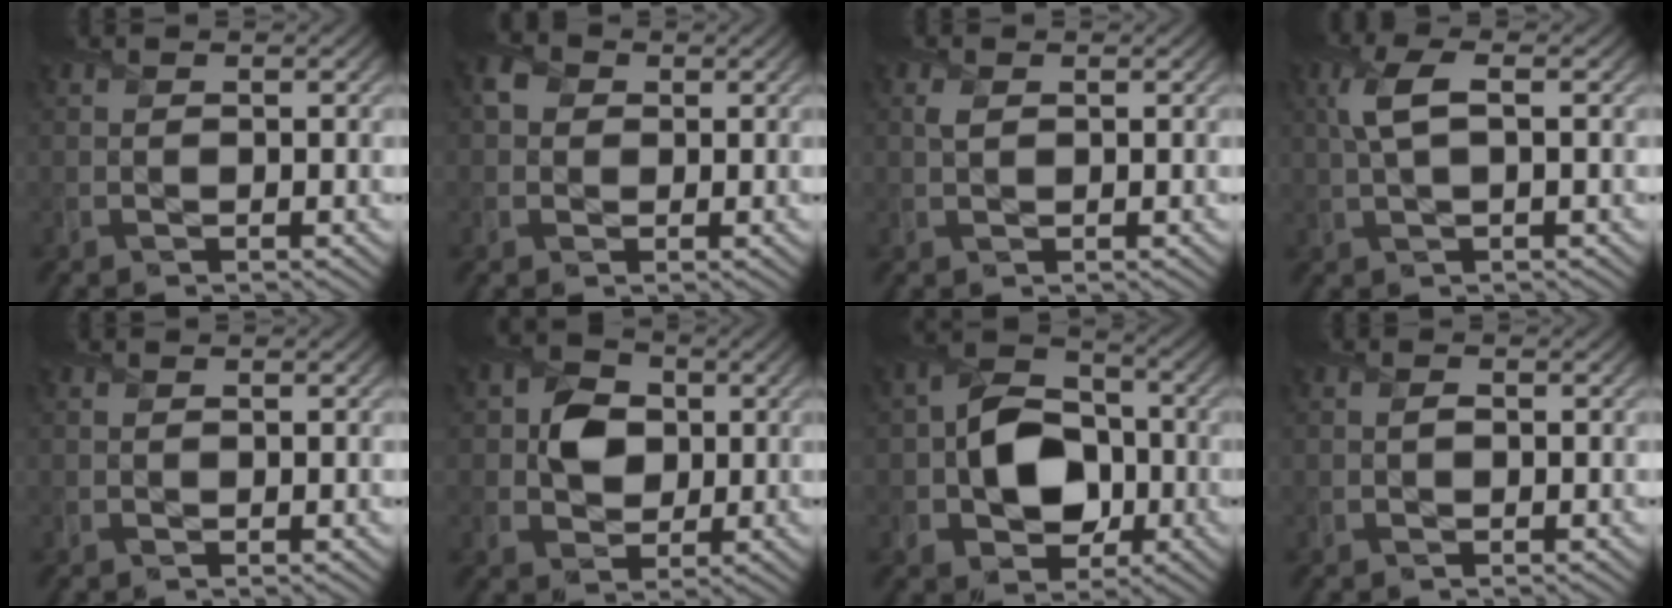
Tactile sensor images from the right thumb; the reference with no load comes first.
{"total": 2.6, "force": [0.3, 2.4, 0.9], "torque": [-0.020, 0.003, -0.004]}
{"total": 1.1, "force": [0.5, 0.7, 0.8], "torque": [-0.023, 0.002, 0.007]}
{"total": 4.3, "force": [0.9, 1.5, 3.9], "torque": [-0.098, 0.013, 0.014]}
{"total": 0.5, "force": [-0.1, 0.5, 0.2], "torque": [-0.001, -0.004, -0.003]}
{"total": 5.6, "force": [0.5, 4.7, 2.9], "torque": [-0.059, 0.006, -0.004]}
{"total": 9.6, "force": [-1.6, 7.2, 6.2], "torque": [-0.112, 0.002, -0.043]}
{"total": 0.7, "force": [-0.1, 0.6, 0.4], "torque": [-0.004, 0.000, -0.006]}